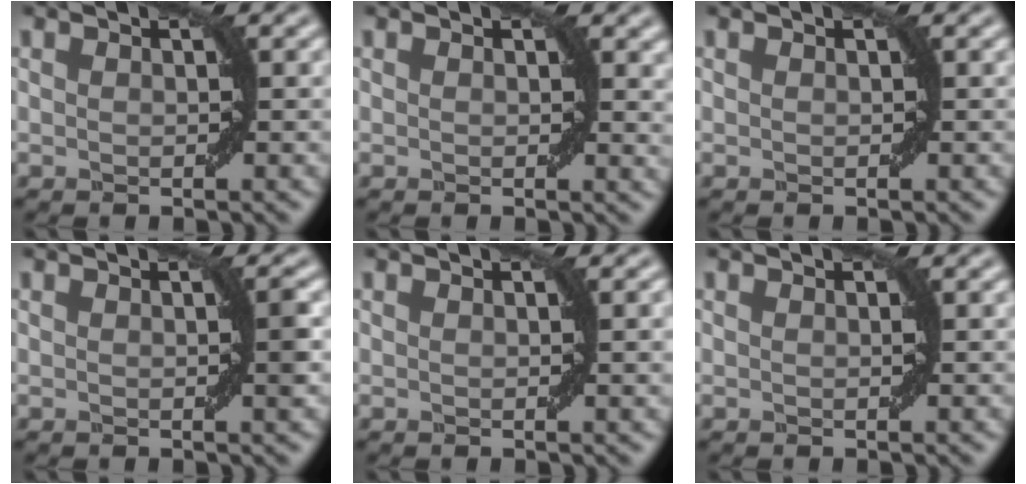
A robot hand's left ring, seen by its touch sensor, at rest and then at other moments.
{"total": 1.5, "force": [0.7, 0.7, 1.1], "torque": [-0.007, -0.005, 0.011]}
{"total": 0.0}
{"total": 1.2, "force": [0.0, -0.1, 1.2], "torque": [-0.016, 0.004, 0.001]}
{"total": 1.0, "force": [0.2, 0.1, 1.0], "torque": [-0.012, 0.001, 0.002]}
{"total": 0.0}